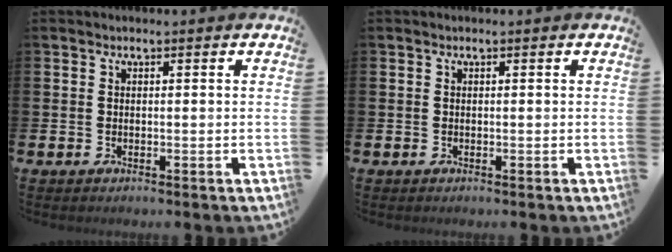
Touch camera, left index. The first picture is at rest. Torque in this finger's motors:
{"motor_torque": [0.00, 0.00, 0.01, 0.00]}